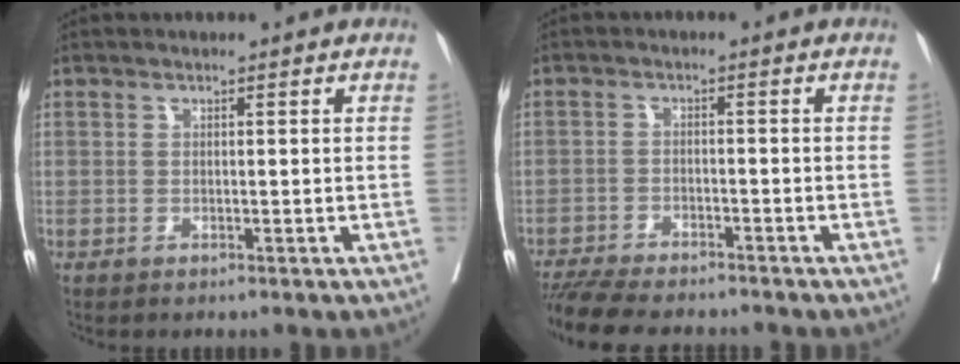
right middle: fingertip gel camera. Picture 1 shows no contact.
{"total": 11.4, "force": [-10.2, 1.8, 4.7], "torque": [-0.069, -0.013, -0.154]}